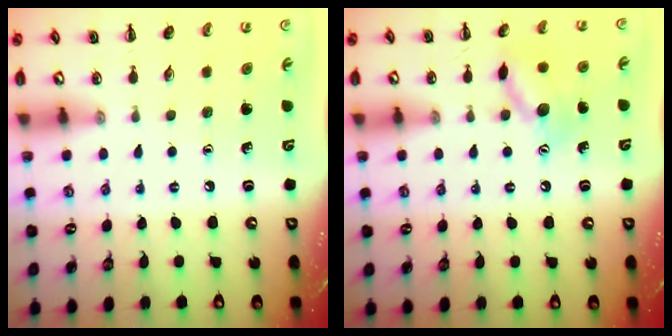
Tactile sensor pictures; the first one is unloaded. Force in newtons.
{"total": 11.3, "press": 11.2, "slide": 0.8}